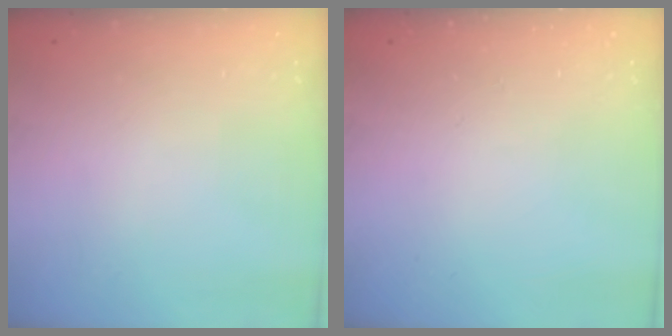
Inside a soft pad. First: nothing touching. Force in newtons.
{"total": 0.0}